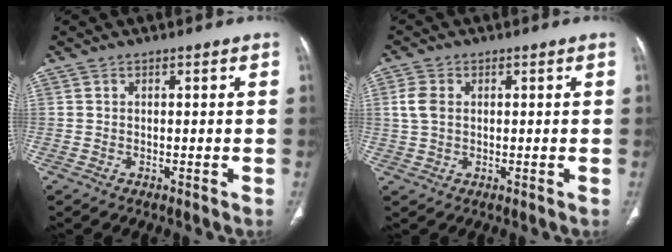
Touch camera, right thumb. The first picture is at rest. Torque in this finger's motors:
{"motor_torque": [-0.91, 0.32, 0.64, 0.08, 0.01]}